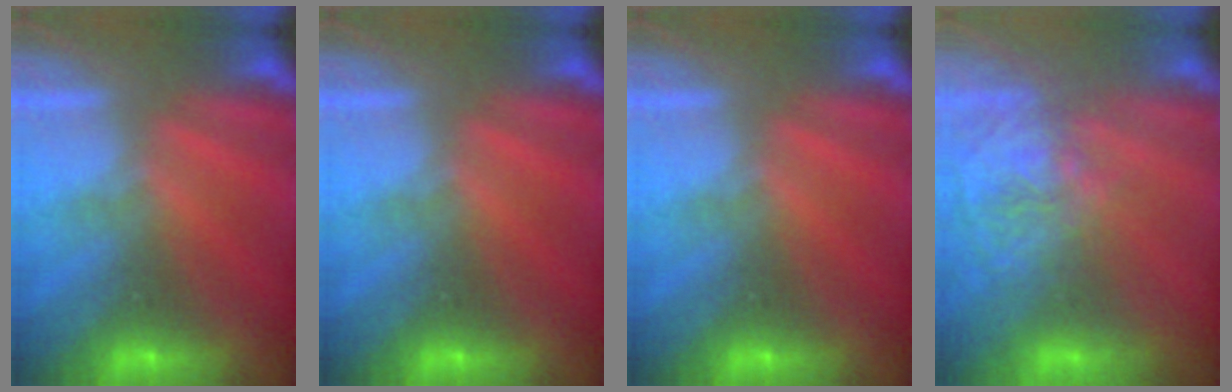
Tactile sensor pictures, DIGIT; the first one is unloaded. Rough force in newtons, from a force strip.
{"total": 0.0}
{"total": 0.0}
{"total": 3.7}